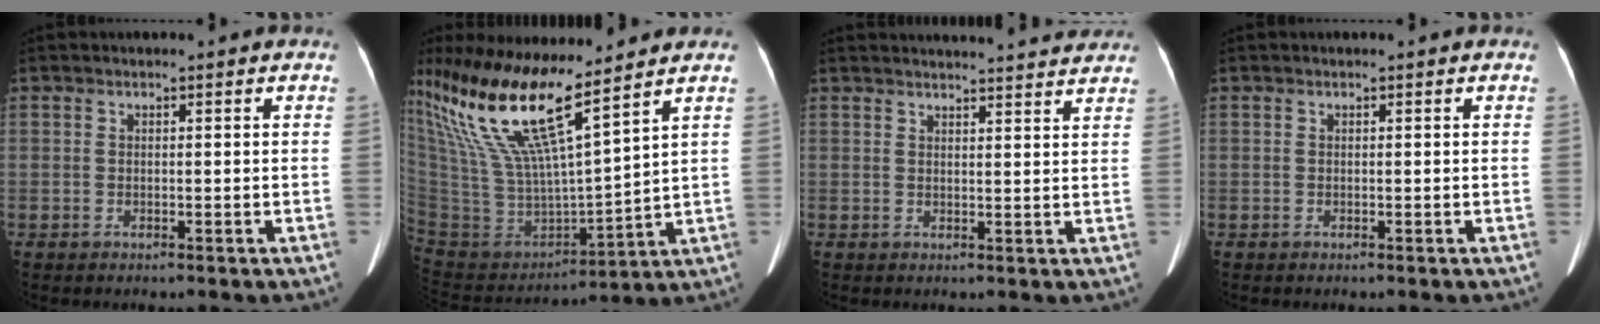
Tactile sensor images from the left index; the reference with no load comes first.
{"total": 19.8, "force": [13.7, 2.2, 14.1], "torque": [-0.300, 0.002, 0.265]}
{"total": 16.7, "force": [16.0, 1.5, 4.4], "torque": [-0.051, 0.013, 0.191]}
{"total": 0.0}